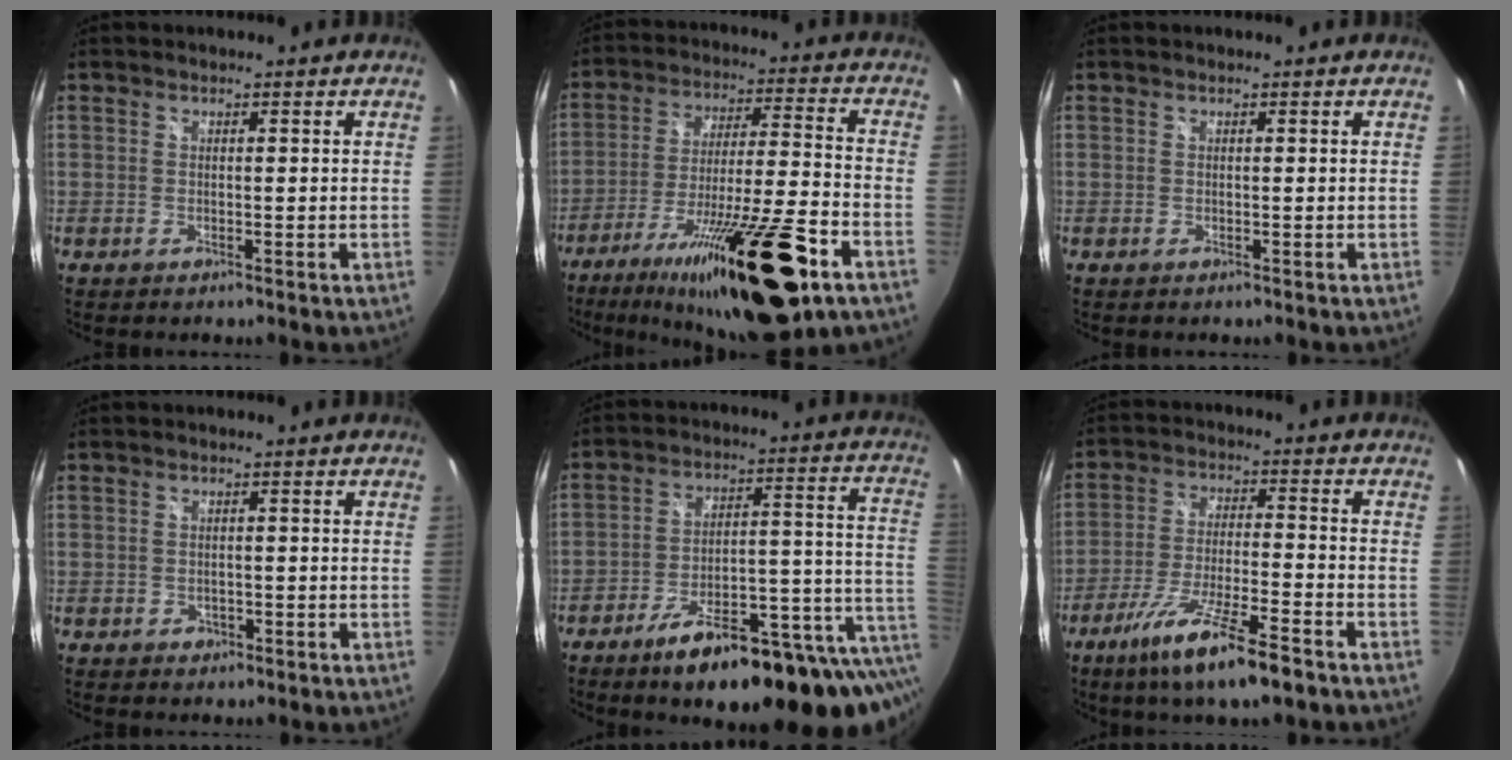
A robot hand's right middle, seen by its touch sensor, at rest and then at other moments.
{"total": 25.2, "force": [-15.4, 4.3, 19.4], "torque": [-0.335, -0.036, -0.246]}
{"total": 0.0}
{"total": 1.7, "force": [-0.7, 1.4, 0.6], "torque": [-0.010, -0.003, -0.009]}
{"total": 23.4, "force": [-13.2, 7.1, 18.0], "torque": [-0.224, -0.005, -0.180]}
{"total": 13.6, "force": [-9.1, 1.6, 9.9], "torque": [-0.200, -0.035, -0.161]}